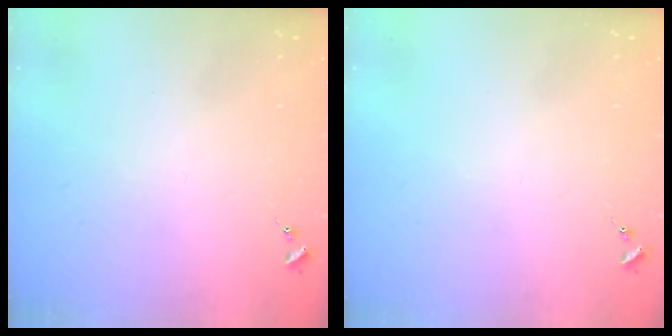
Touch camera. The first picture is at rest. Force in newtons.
{"total": 0.0}